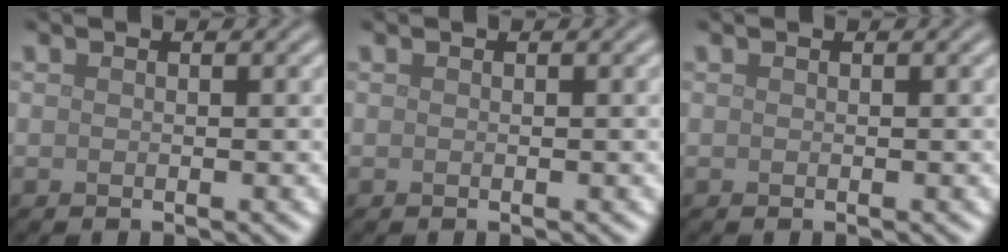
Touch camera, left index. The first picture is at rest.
{"total": 0.0}
{"total": 0.0}